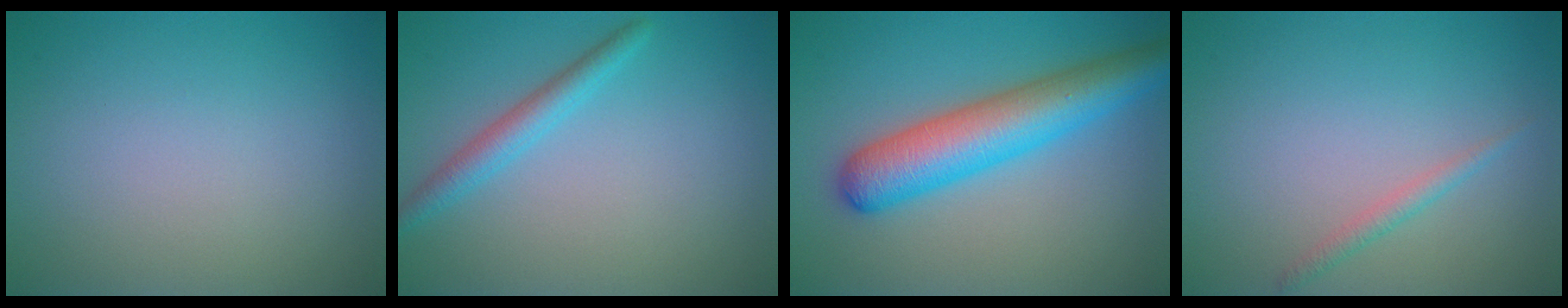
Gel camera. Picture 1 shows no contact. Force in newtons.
{"total": 2.4, "press": 2.4, "slide": 0.1}
{"total": 7.4, "press": 7.4, "slide": 0.2}
{"total": 1.2, "press": 1.2, "slide": 0.0}